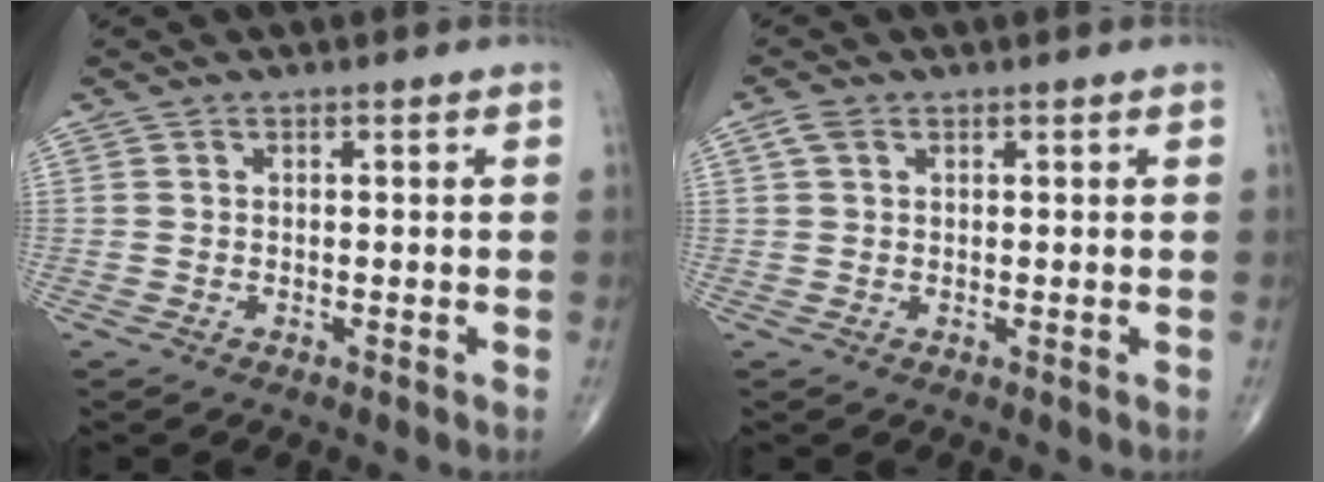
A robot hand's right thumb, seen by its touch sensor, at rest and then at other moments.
{"total": 2.1, "force": [0.8, 1.3, 1.3], "torque": [-0.028, 0.010, 0.018]}